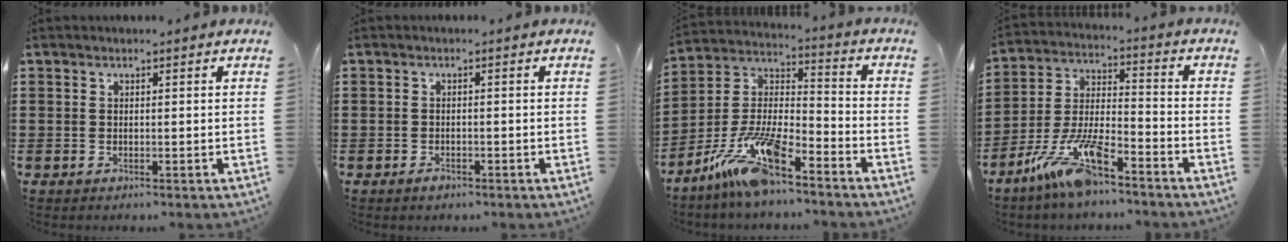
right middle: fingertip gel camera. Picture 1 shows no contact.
{"total": 1.0, "force": [-0.8, 0.6, 0.3], "torque": [-0.006, 0.000, -0.018]}
{"total": 13.1, "force": [-9.7, 2.6, 8.4], "torque": [-0.187, 0.011, -0.193]}
{"total": 11.1, "force": [-8.2, 2.1, 7.1], "torque": [-0.167, 0.003, -0.162]}